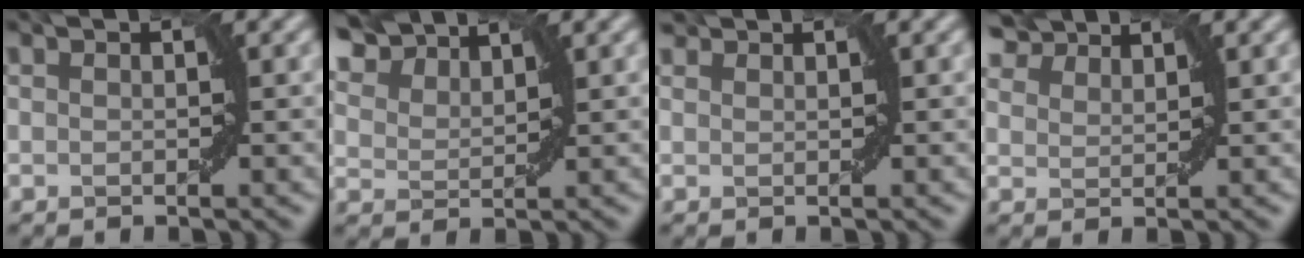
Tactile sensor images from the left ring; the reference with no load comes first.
{"total": 6.2, "force": [5.5, 2.0, 1.9], "torque": [-0.069, 0.004, 0.105]}
{"total": 0.9, "force": [0.9, 0.0, 0.1], "torque": [-0.005, 0.002, 0.016]}
{"total": 4.1, "force": [3.7, 1.3, 1.1], "torque": [-0.036, 0.004, 0.072]}